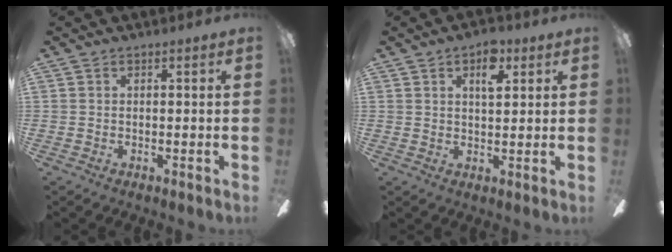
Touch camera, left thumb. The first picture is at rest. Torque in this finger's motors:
{"motor_torque": [-0.02, 0.12, -0.23, 0.34, 0.04]}